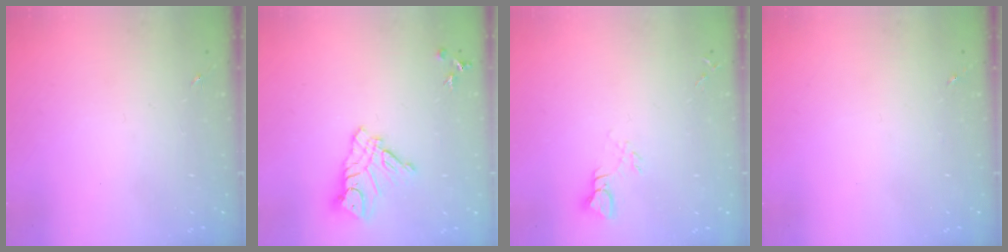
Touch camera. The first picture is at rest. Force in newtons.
{"total": 11.6, "press": 11.6, "slide": 0.7}
{"total": 3.6, "press": 3.5, "slide": 0.3}
{"total": 0.0}